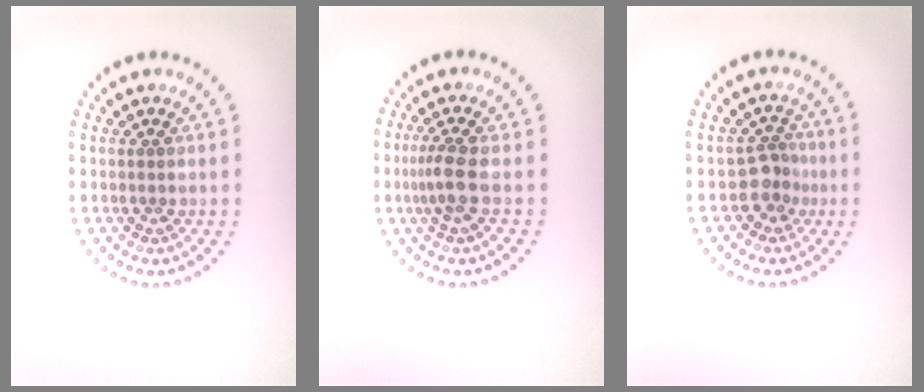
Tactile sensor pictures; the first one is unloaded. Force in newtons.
{"total": 2.3, "press": 1.9, "slide": 1.3}
{"total": 2.3, "press": 1.7, "slide": 1.5}